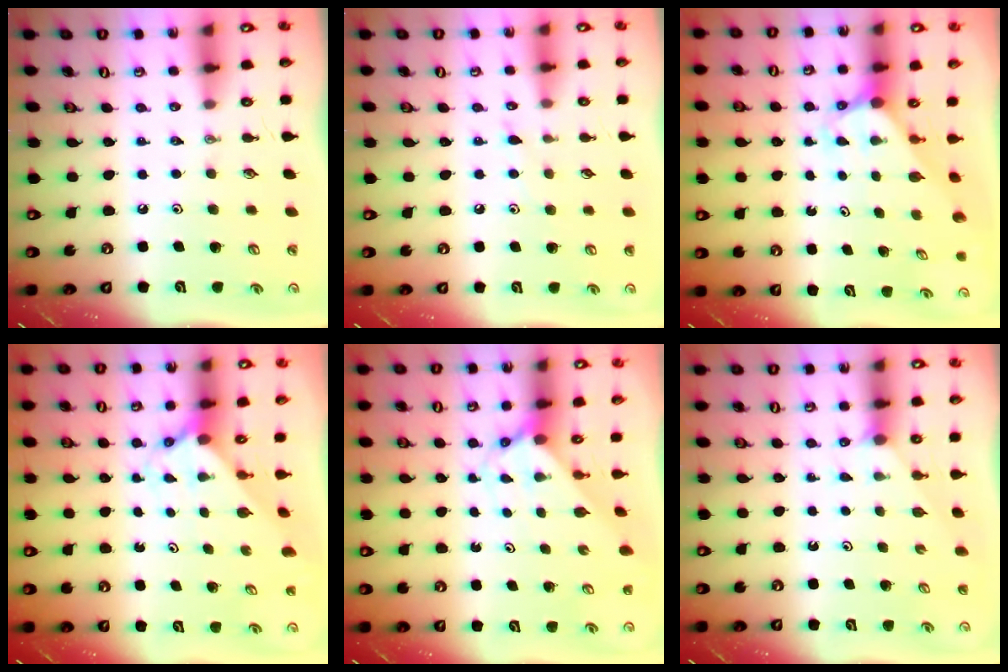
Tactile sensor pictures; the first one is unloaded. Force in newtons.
{"total": 6.7, "press": 6.6, "slide": 0.7}
{"total": 2.3, "press": 2.3, "slide": 0.1}
{"total": 1.6, "press": 1.6, "slide": 0.1}
{"total": 2.3, "press": 2.3, "slide": 0.2}
{"total": 1.8, "press": 1.8, "slide": 0.2}